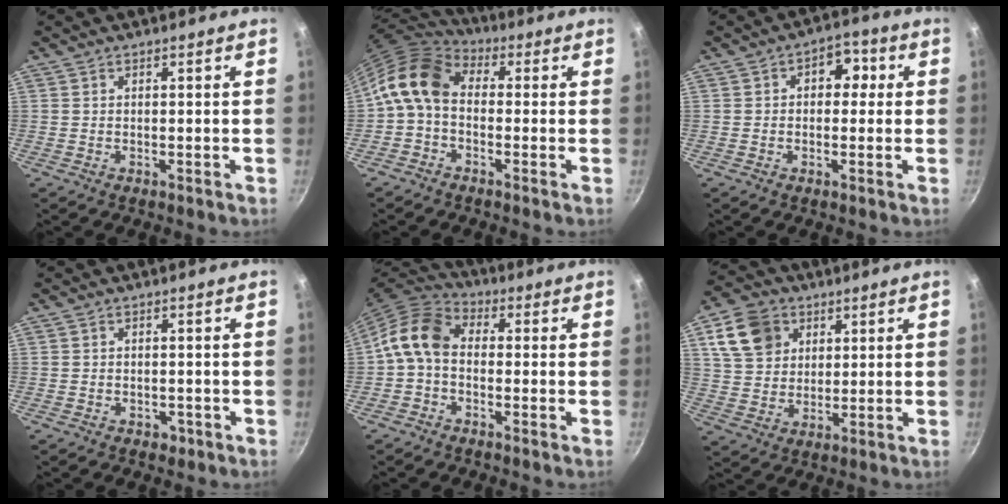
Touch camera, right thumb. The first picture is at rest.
{"total": 10.2, "force": [-0.5, 7.1, 7.3], "torque": [-0.133, 0.035, -0.031]}
{"total": 6.0, "force": [0.9, 4.4, 4.0], "torque": [-0.012, 0.010, 0.003]}
{"total": 1.8, "force": [-1.0, 1.3, 0.8], "torque": [-0.010, 0.006, -0.007]}
{"total": 9.0, "force": [-1.0, 6.4, 6.2], "torque": [-0.112, 0.037, -0.040]}
{"total": 11.1, "force": [4.6, 8.7, 5.2], "torque": [-0.074, 0.001, 0.085]}